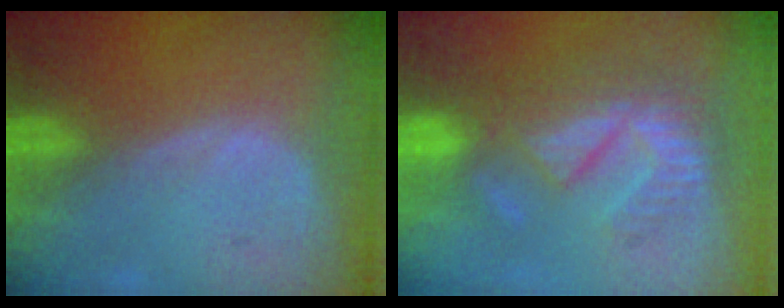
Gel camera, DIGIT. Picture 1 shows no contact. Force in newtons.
{"total": 9.5, "press": 8.1, "slide": 4.8}